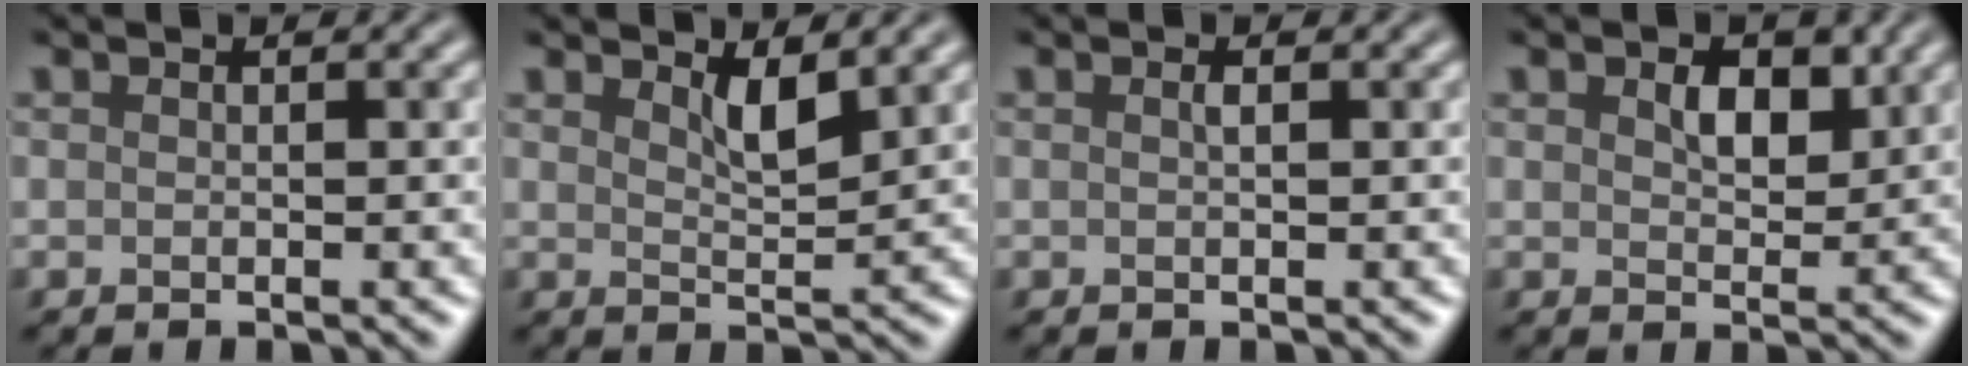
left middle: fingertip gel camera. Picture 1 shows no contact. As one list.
[{"total": 2.5, "force": [1.6, 0.6, 1.8], "torque": [-0.031, -0.007, 0.029]}, {"total": 0.6, "force": [0.2, 0.1, 0.6], "torque": [-0.011, 0.003, 0.003]}, {"total": 2.6, "force": [1.1, 1.5, 1.8], "torque": [-0.031, -0.002, 0.018]}]